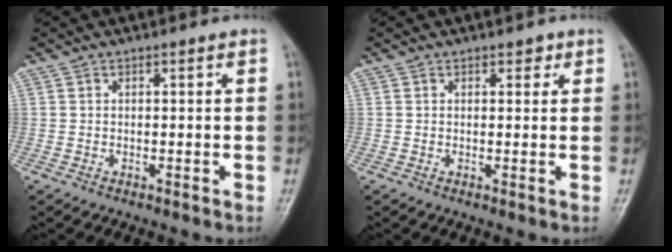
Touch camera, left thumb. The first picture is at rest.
{"total": 1.7, "force": [1.0, 1.1, 0.9], "torque": [0.004, -0.002, 0.008]}